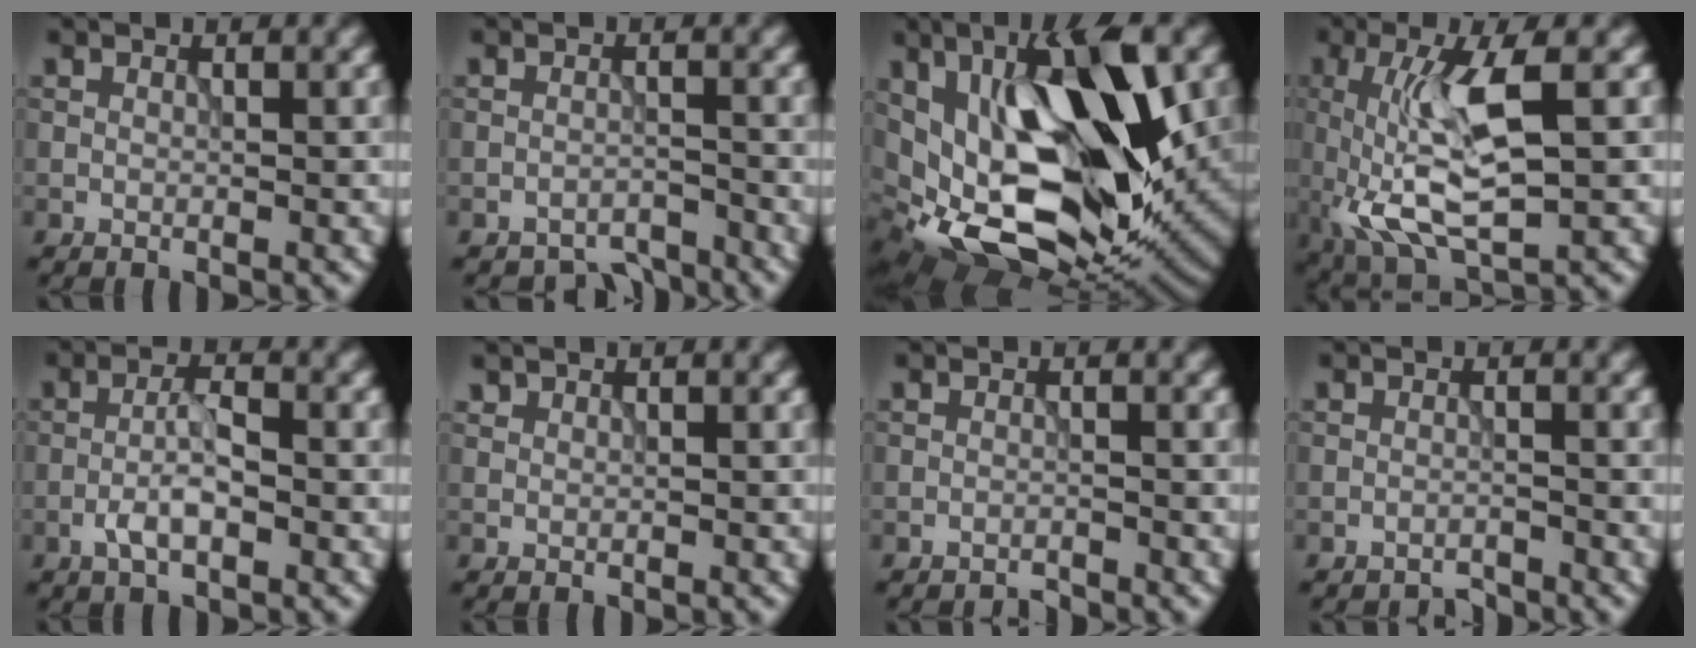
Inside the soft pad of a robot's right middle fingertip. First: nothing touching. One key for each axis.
{"total": 2.5, "fx": -2.5, "fy": 0.5, "fz": 0.1, "tx": 0.008, "ty": 0.000, "tz": -0.043}
{"total": 15.9, "fx": 1.5, "fy": 8.2, "fz": 13.5, "tx": -0.235, "ty": -0.016, "tz": 0.026}
{"total": 8.5, "fx": -0.1, "fy": 2.9, "fz": 8.0, "tx": -0.158, "ty": -0.004, "tz": -0.002}
{"total": 3.1, "fx": -1.3, "fy": 0.9, "fz": 2.7, "tx": -0.052, "ty": 0.005, "tz": -0.030}
{"total": 0.6, "fx": 0.5, "fy": 0.2, "fz": 0.0, "tx": -0.003, "ty": 0.001, "tz": 0.013}
{"total": 0.8, "fx": -0.8, "fy": -0.1, "fz": -0.1, "tx": 0.003, "ty": 0.000, "tz": -0.019}
{"total": 1.1, "fx": -1.1, "fy": 0.0, "fz": -0.2, "tx": 0.003, "ty": 0.001, "tz": -0.023}